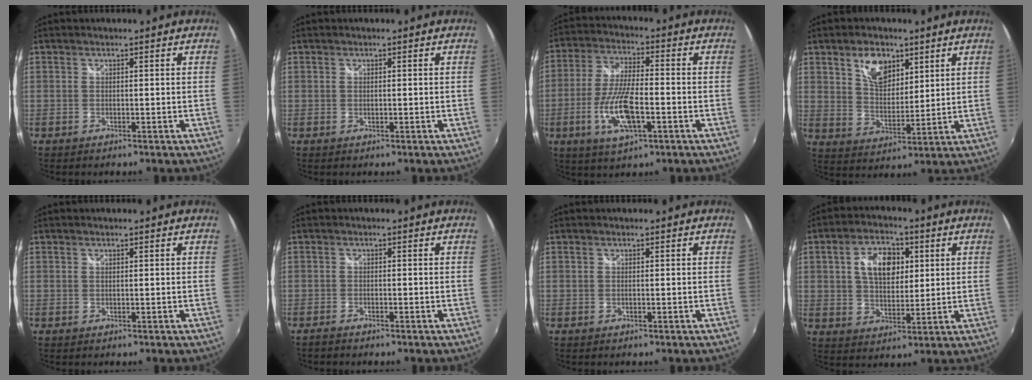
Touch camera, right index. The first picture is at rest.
{"total": 0.0}
{"total": 11.4, "force": [-3.8, 3.6, 10.2], "torque": [-0.209, -0.008, -0.072]}
{"total": 8.6, "force": [4.7, 5.0, 5.1], "torque": [-0.081, 0.009, 0.088]}
{"total": 0.0}
{"total": 1.9, "force": [-1.7, 0.4, 0.6], "torque": [-0.020, -0.008, -0.035]}
{"total": 0.0}
{"total": 9.9, "force": [2.8, 6.2, 7.2], "torque": [-0.124, 0.020, 0.050]}